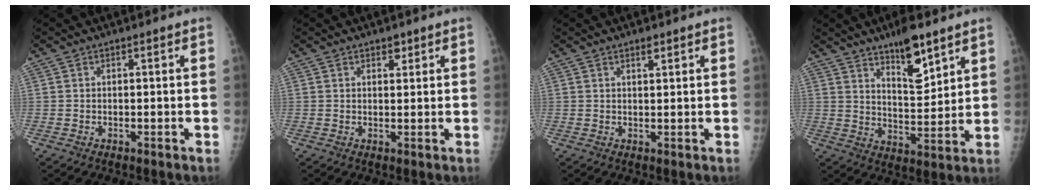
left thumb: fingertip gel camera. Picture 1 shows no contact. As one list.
[{"total": 1.8, "force": [1.3, 1.0, 0.8], "torque": [0.002, -0.007, 0.016]}, {"total": 1.7, "force": [1.2, 0.6, 1.0], "torque": [-0.009, -0.007, 0.019]}, {"total": 10.3, "force": [7.0, 3.3, 6.8], "torque": [-0.091, -0.052, 0.118]}]